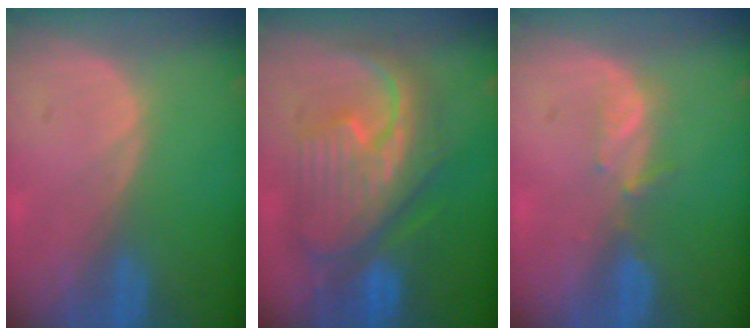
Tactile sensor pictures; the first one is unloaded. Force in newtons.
{"total": 11.4, "press": 11.3, "slide": 1.1}
{"total": 2.3, "press": 2.1, "slide": 0.8}